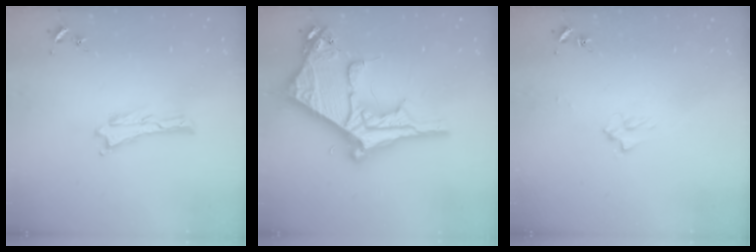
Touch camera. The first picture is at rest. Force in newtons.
{"total": 14.2, "press": 14.1, "slide": 1.3}
{"total": 2.0, "press": 2.0, "slide": 0.3}